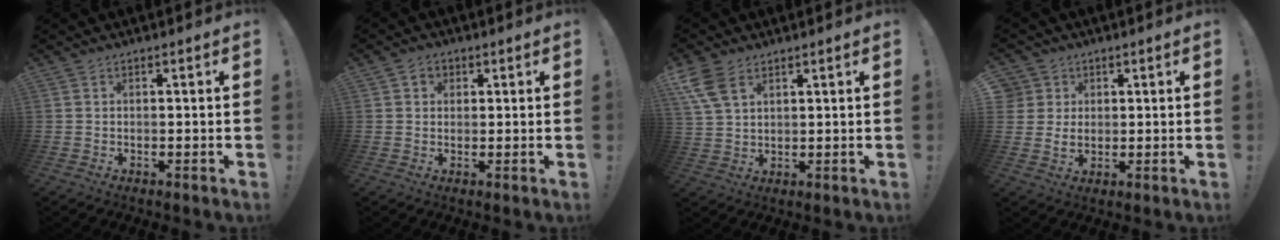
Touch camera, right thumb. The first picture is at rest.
{"total": 2.7, "force": [0.9, 2.4, 0.9], "torque": [-0.014, 0.001, 0.016]}
{"total": 8.5, "force": [4.6, 4.9, 5.2], "torque": [-0.098, -0.011, 0.090]}
{"total": 4.8, "force": [1.8, 4.3, 0.9], "torque": [-0.018, -0.008, 0.033]}